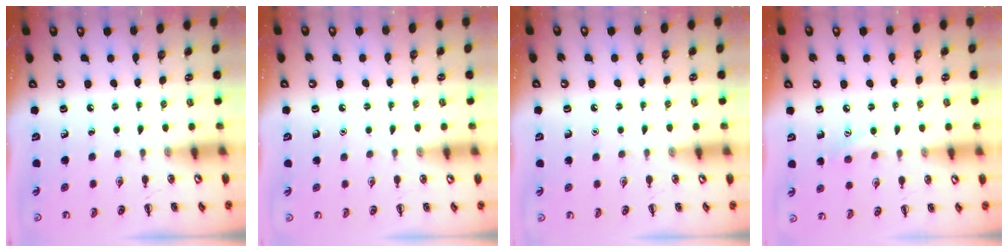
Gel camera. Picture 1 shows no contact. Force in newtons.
{"total": 1.6, "press": 1.5, "slide": 0.1}
{"total": 1.5, "press": 1.5, "slide": 0.1}
{"total": 6.8, "press": 6.6, "slide": 1.7}